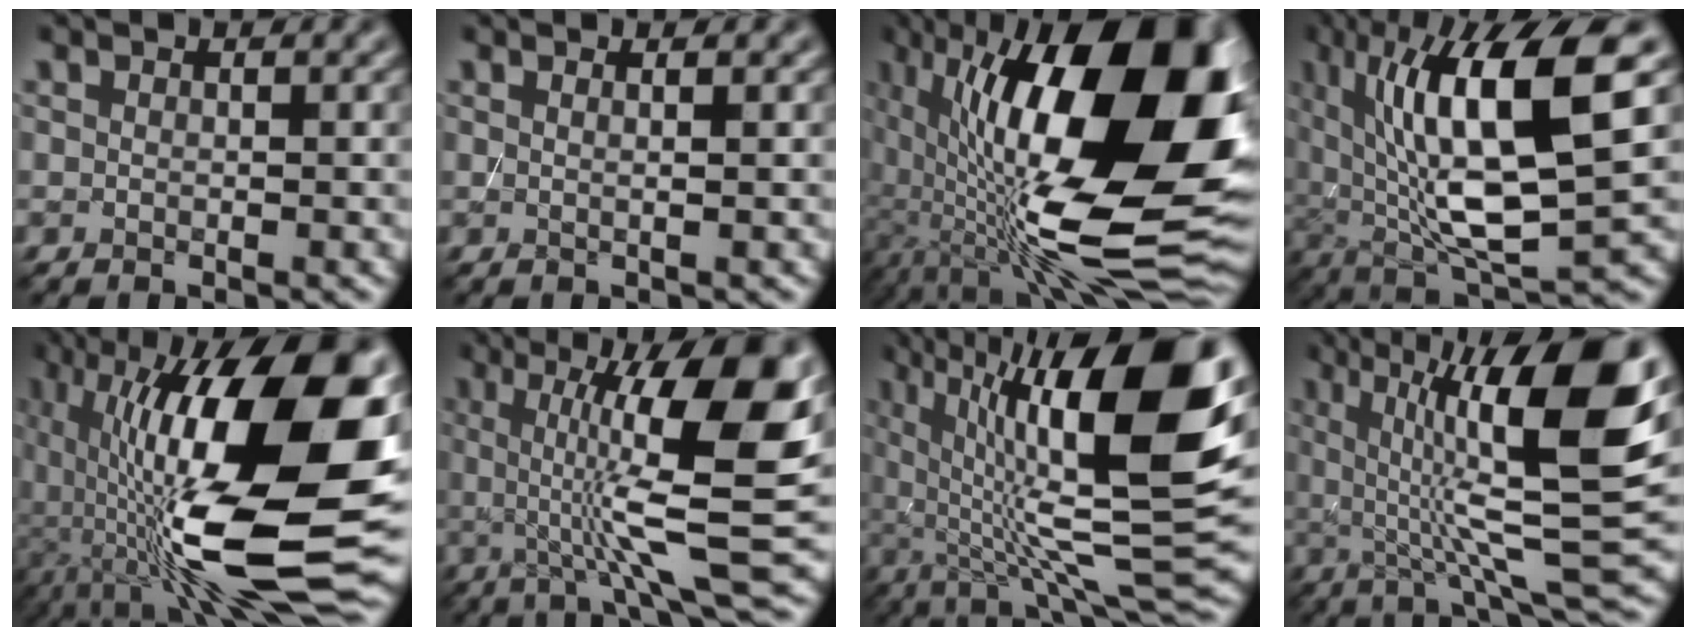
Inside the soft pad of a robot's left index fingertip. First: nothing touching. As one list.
[{"total": 1.3, "force": [0.5, 0.6, 1.1], "torque": [-0.010, 0.000, -0.005]}, {"total": 20.2, "force": [2.1, 8.6, 18.2], "torque": [-0.301, 0.006, 0.039]}, {"total": 13.6, "force": [3.7, 4.0, 12.4], "torque": [-0.211, 0.000, 0.071]}, {"total": 18.6, "force": [-1.0, 6.8, 17.3], "torque": [-0.291, 0.019, -0.033]}, {"total": 12.2, "force": [1.6, 2.7, 11.8], "torque": [-0.180, 0.001, 0.029]}, {"total": 16.5, "force": [3.9, 4.4, 15.5], "torque": [-0.253, 0.000, 0.065]}, {"total": 13.8, "force": [3.1, 3.2, 13.1], "torque": [-0.210, 0.012, 0.052]}]